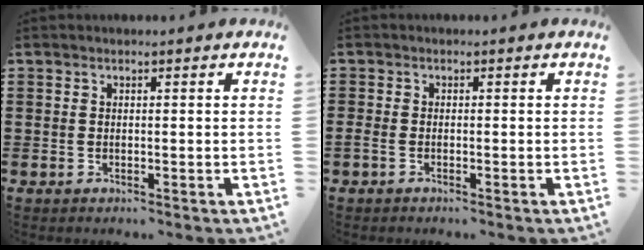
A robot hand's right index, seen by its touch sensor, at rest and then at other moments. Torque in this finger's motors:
{"motor_torque": [1.31, 0.83, 0.02, -0.02]}